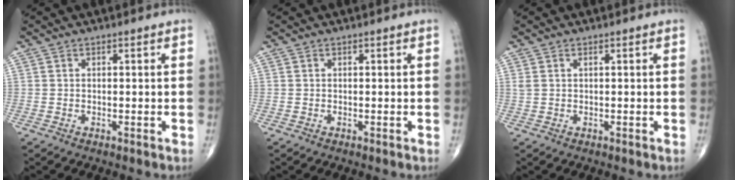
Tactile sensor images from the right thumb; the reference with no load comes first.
{"total": 0.0}
{"total": 1.1, "force": [0.5, 0.4, 0.9], "torque": [-0.025, 0.012, 0.016]}